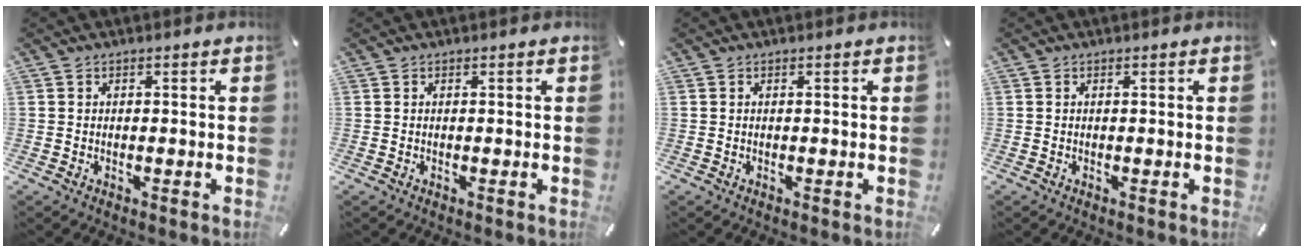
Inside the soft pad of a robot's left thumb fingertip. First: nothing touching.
{"total": 0.0}
{"total": 0.0}
{"total": 0.0}